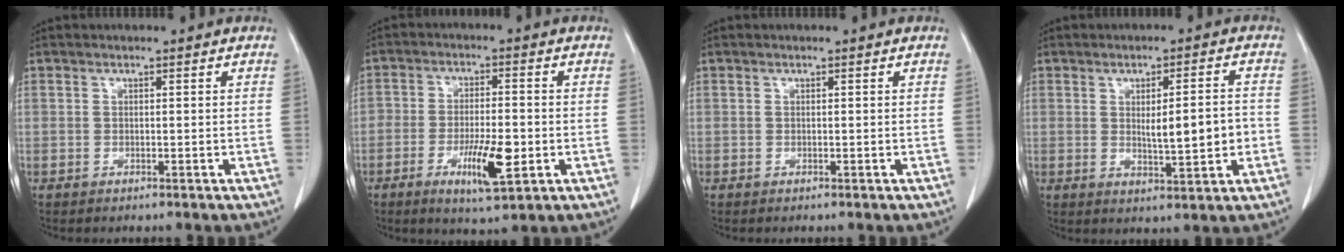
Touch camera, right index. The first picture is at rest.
{"total": 8.1, "force": [-2.7, 2.1, 7.3], "torque": [-0.127, -0.008, -0.041]}
{"total": 0.0}
{"total": 7.2, "force": [-0.5, 1.3, 7.1], "torque": [-0.108, 0.002, 0.000]}